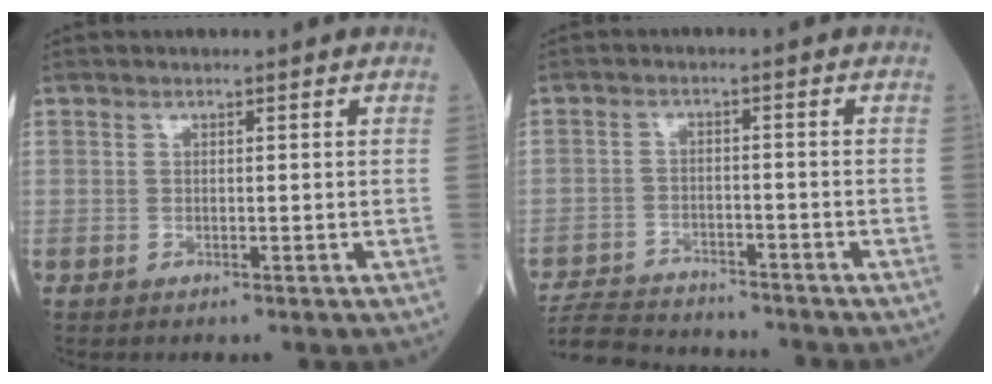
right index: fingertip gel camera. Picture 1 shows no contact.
{"total": 12.1, "force": [-11.5, 1.8, 3.3], "torque": [-0.064, 0.002, -0.179]}